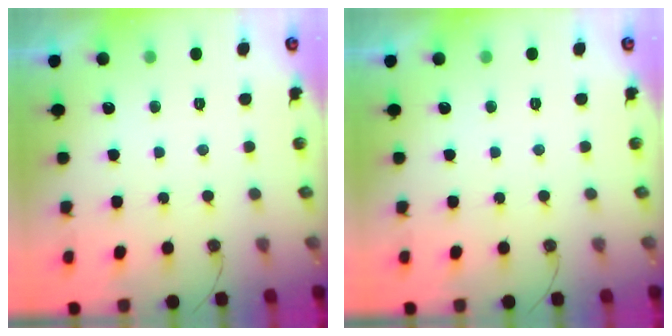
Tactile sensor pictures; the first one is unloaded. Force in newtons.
{"total": 0.0}